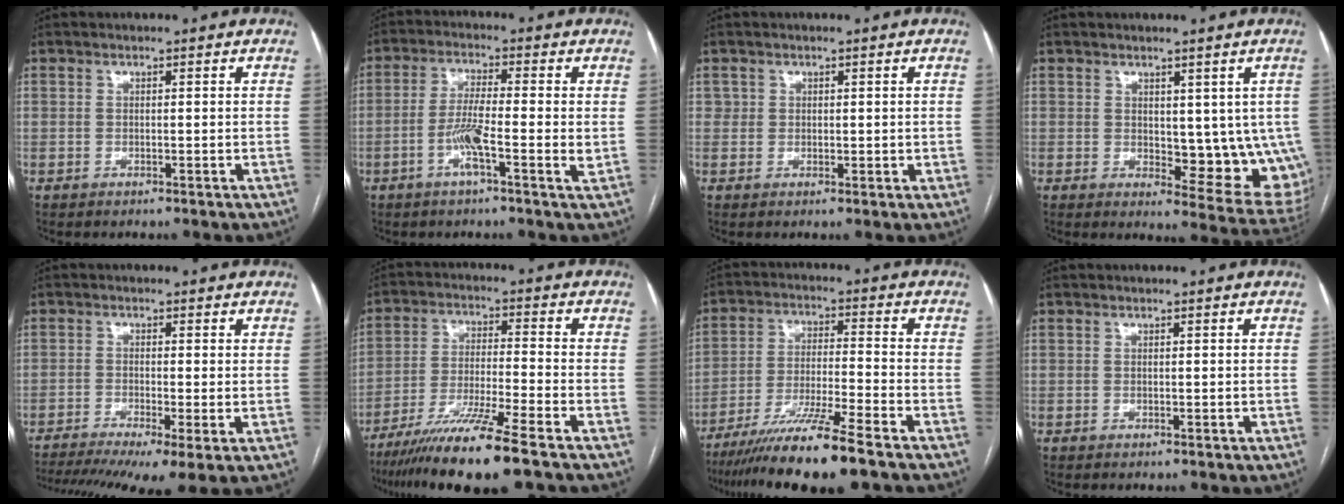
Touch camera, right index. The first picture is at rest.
{"total": 6.8, "force": [-1.7, 0.2, 6.6], "torque": [-0.126, -0.002, -0.038]}
{"total": 1.9, "force": [0.6, 1.7, 0.6], "torque": [-0.004, 0.000, 0.011]}
{"total": 11.2, "force": [0.5, 5.2, 9.9], "torque": [-0.105, -0.015, 0.017]}
{"total": 13.3, "force": [-8.6, 2.3, 9.9], "torque": [-0.175, -0.019, -0.133]}
{"total": 13.0, "force": [-9.4, -1.0, 9.0], "torque": [-0.166, -0.038, -0.165]}
{"total": 12.8, "force": [-9.7, -1.2, 8.3], "torque": [-0.146, -0.032, -0.167]}
{"total": 0.0}